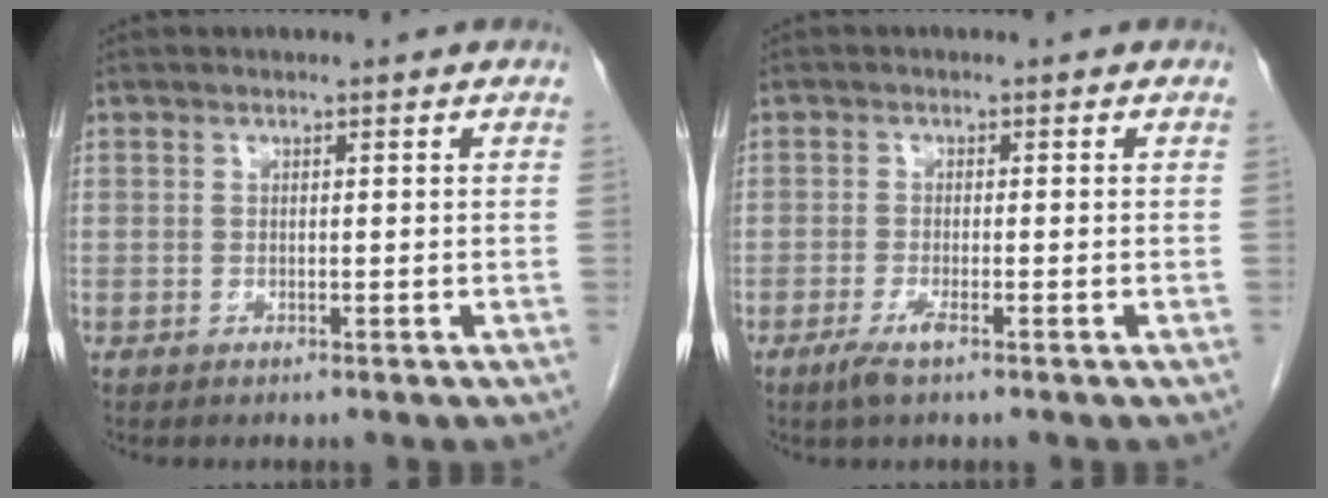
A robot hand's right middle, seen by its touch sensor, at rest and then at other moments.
{"total": 2.5, "force": [-1.5, 0.1, 2.0], "torque": [-0.045, -0.006, -0.031]}